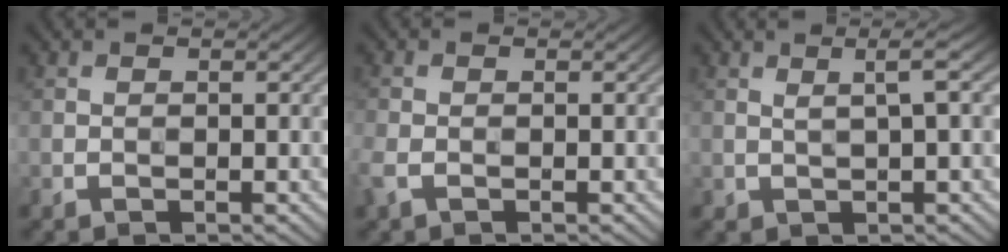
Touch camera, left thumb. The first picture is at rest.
{"total": 2.0, "force": [-0.9, 1.0, 1.5], "torque": [-0.049, -0.004, -0.026]}
{"total": 2.4, "force": [0.8, 0.3, 2.2], "torque": [-0.041, 0.010, 0.017]}